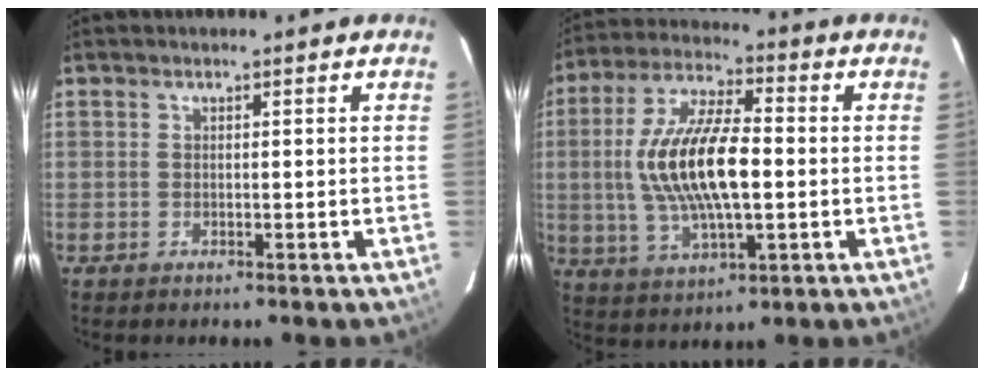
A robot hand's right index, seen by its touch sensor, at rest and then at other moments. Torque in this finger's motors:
{"motor_torque": [1.68, -0.12, 1.05, 0.21]}